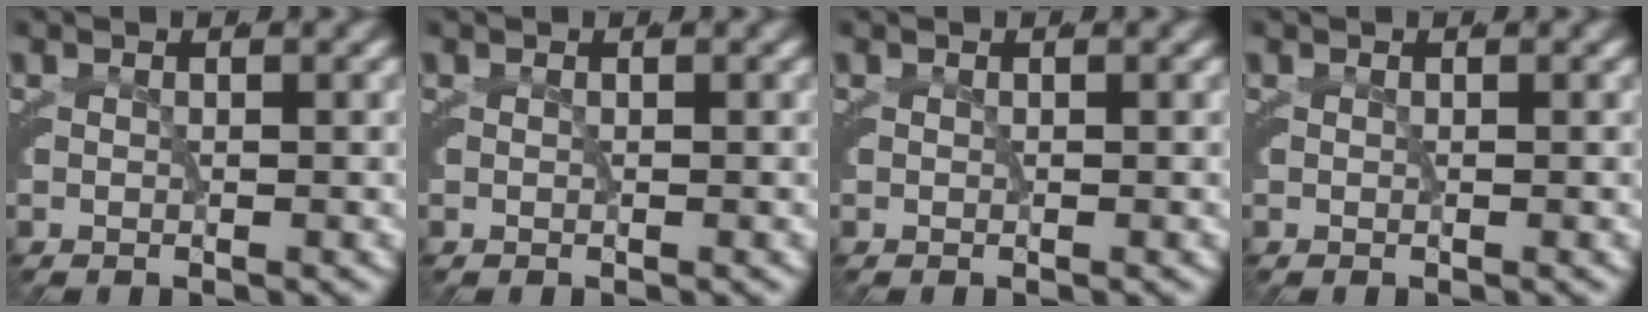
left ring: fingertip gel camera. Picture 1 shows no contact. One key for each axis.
{"total": 0.0}
{"total": 0.0}
{"total": 0.0}